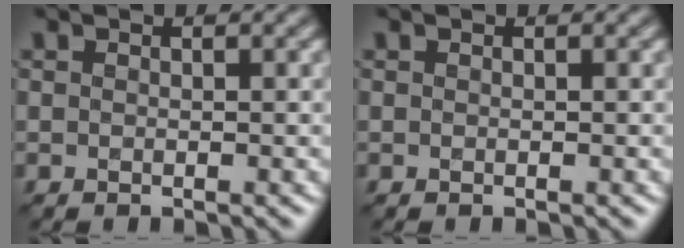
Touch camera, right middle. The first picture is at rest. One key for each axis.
{"total": 0.0}